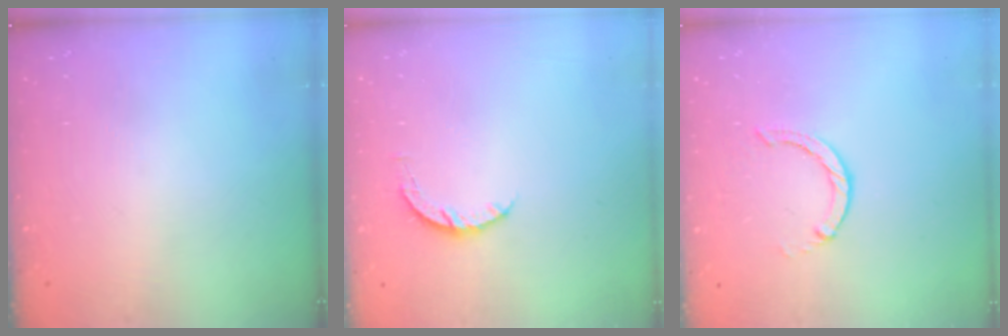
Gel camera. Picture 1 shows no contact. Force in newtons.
{"total": 5.0, "press": 4.9, "slide": 0.7}
{"total": 0.6, "press": 0.6, "slide": 0.2}